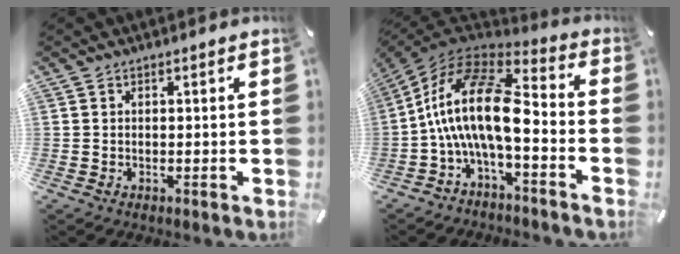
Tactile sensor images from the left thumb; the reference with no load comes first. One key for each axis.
{"total": 20.3, "fx": -1.7, "fy": 8.6, "fz": 18.3, "tx": -0.379, "ty": 0.006, "tz": -0.031}